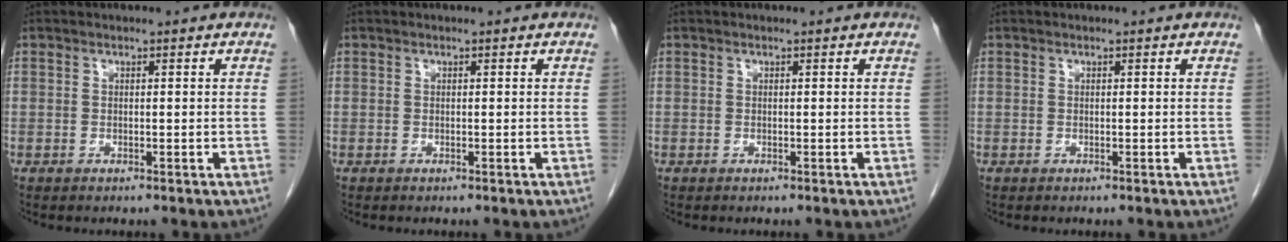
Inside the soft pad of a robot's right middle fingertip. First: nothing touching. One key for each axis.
{"total": 0.0}
{"total": 0.0}
{"total": 0.0}